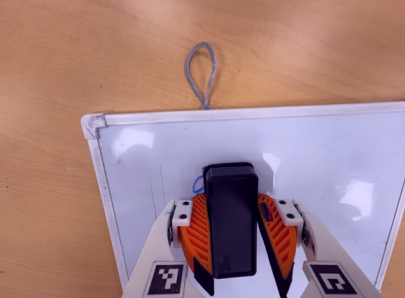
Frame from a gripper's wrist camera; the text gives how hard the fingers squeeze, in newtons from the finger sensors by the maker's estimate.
{"total": 14.0, "left": 15.6, "right": 12.4}